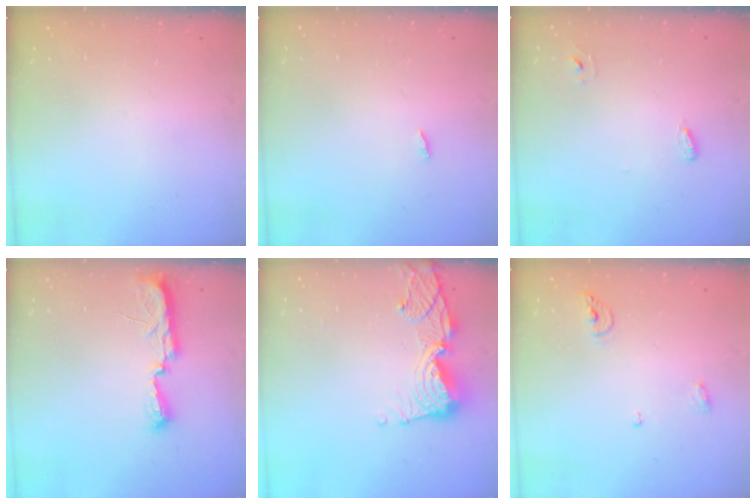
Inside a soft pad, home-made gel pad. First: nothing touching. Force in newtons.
{"total": 1.8, "press": 1.8, "slide": 0.2}
{"total": 2.6, "press": 2.5, "slide": 0.6}
{"total": 8.1, "press": 8.1, "slide": 1.0}
{"total": 12.9, "press": 12.8, "slide": 1.6}
{"total": 5.7, "press": 5.7, "slide": 1.0}